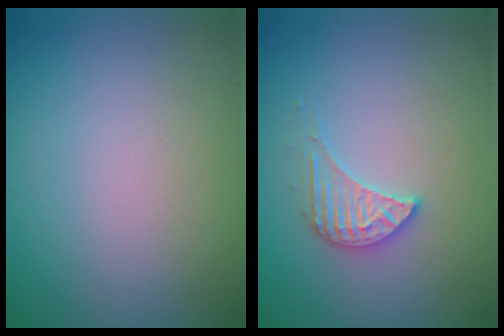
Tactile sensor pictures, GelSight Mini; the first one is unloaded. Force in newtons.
{"total": 2.6, "press": 2.6, "slide": 0.2}